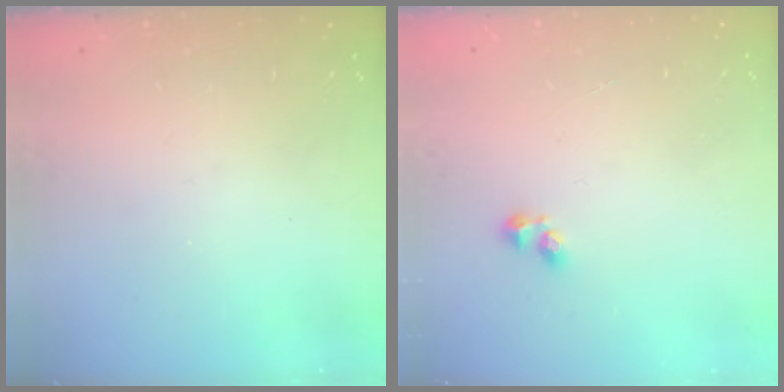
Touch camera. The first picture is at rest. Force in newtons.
{"total": 2.5, "press": 2.3, "slide": 0.9}